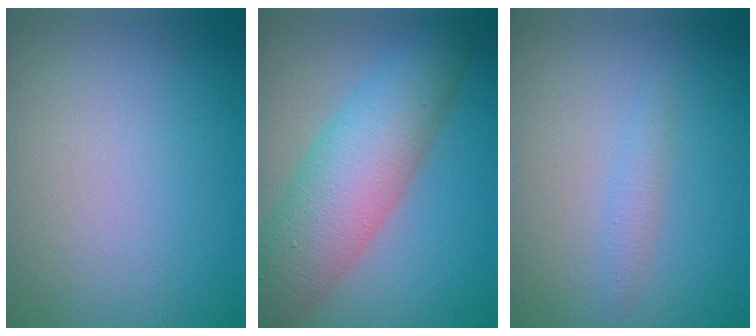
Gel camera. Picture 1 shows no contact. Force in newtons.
{"total": 8.0, "press": 8.0, "slide": 0.4}
{"total": 1.1, "press": 1.1, "slide": 0.1}